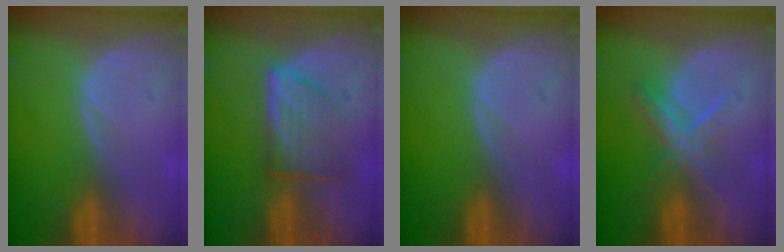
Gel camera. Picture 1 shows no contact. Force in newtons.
{"total": 6.2, "press": 5.9, "slide": 1.8}
{"total": 0.0}
{"total": 5.5, "press": 4.9, "slide": 2.5}